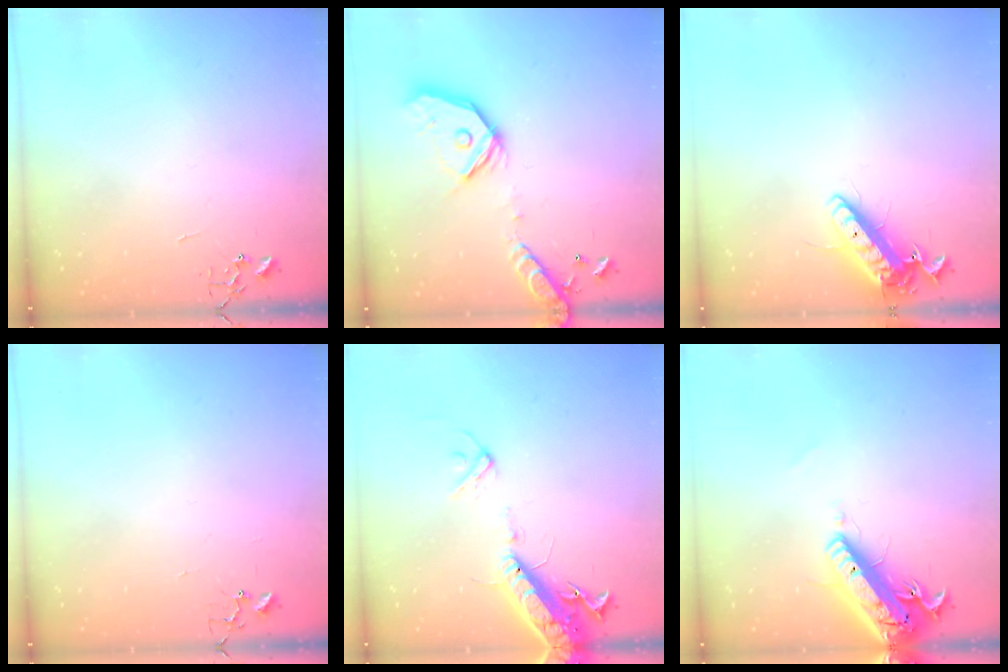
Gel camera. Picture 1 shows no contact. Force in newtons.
{"total": 18.4, "press": 18.2, "slide": 3.1}
{"total": 14.1, "press": 13.9, "slide": 2.6}
{"total": 4.1, "press": 4.1, "slide": 0.2}
{"total": 15.6, "press": 15.2, "slide": 3.5}
{"total": 20.7, "press": 20.3, "slide": 4.2}